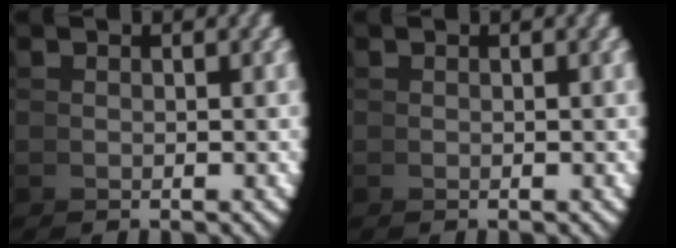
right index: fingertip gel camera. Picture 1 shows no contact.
{"total": 0.0}